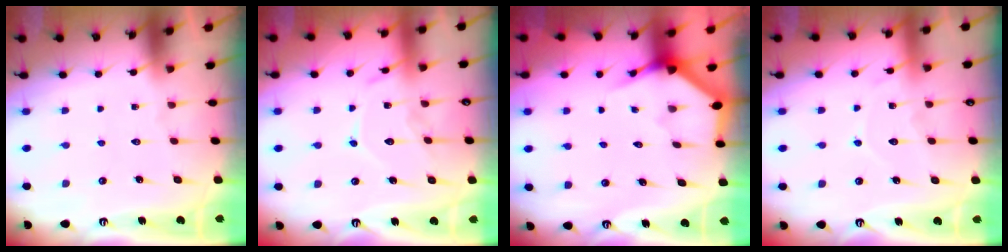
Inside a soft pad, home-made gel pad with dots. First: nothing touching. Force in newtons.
{"total": 10.3, "press": 10.3, "slide": 0.3}
{"total": 3.6, "press": 3.6, "slide": 0.2}
{"total": 7.3, "press": 7.3, "slide": 0.5}